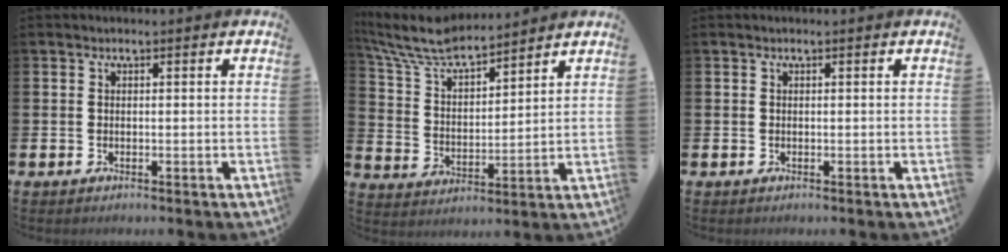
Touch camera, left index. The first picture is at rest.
{"total": 8.0, "force": [7.4, 1.5, 2.7], "torque": [-0.084, -0.046, 0.129]}
{"total": 0.0}